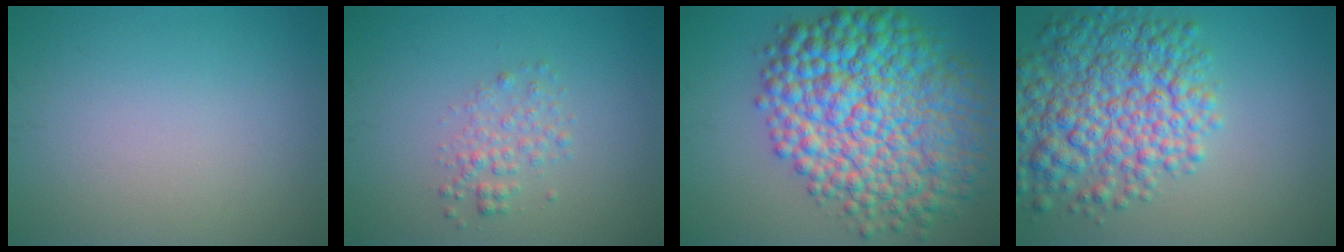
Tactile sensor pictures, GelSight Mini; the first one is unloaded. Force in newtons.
{"total": 1.9, "press": 1.9, "slide": 0.1}
{"total": 14.3, "press": 14.3, "slide": 0.2}
{"total": 8.9, "press": 8.9, "slide": 0.3}